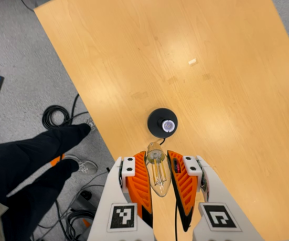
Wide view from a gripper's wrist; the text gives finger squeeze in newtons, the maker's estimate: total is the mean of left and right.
{"total": 22.3, "left": 24.0, "right": 20.6}